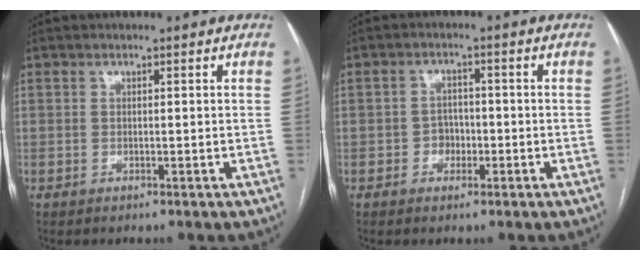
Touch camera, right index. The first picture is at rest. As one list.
[{"total": 2.8, "force": [-1.0, 2.3, 1.3], "torque": [-0.011, 0.009, -0.015]}]